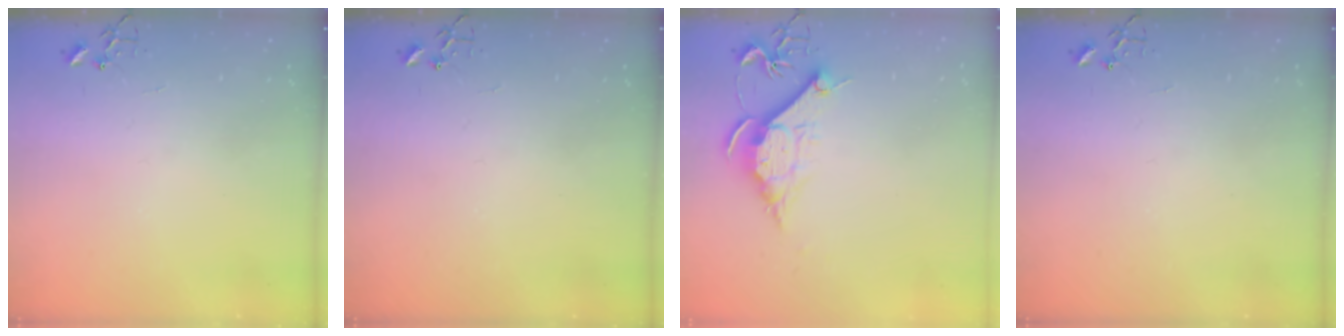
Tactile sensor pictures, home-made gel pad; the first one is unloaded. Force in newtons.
{"total": 0.0}
{"total": 10.9, "press": 10.9, "slide": 0.3}
{"total": 0.0}